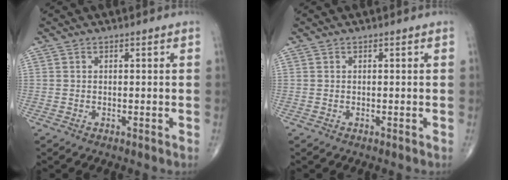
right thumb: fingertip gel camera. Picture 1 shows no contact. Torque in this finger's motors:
{"motor_torque": [0.00, 0.00, -0.04, 0.04, 0.00]}